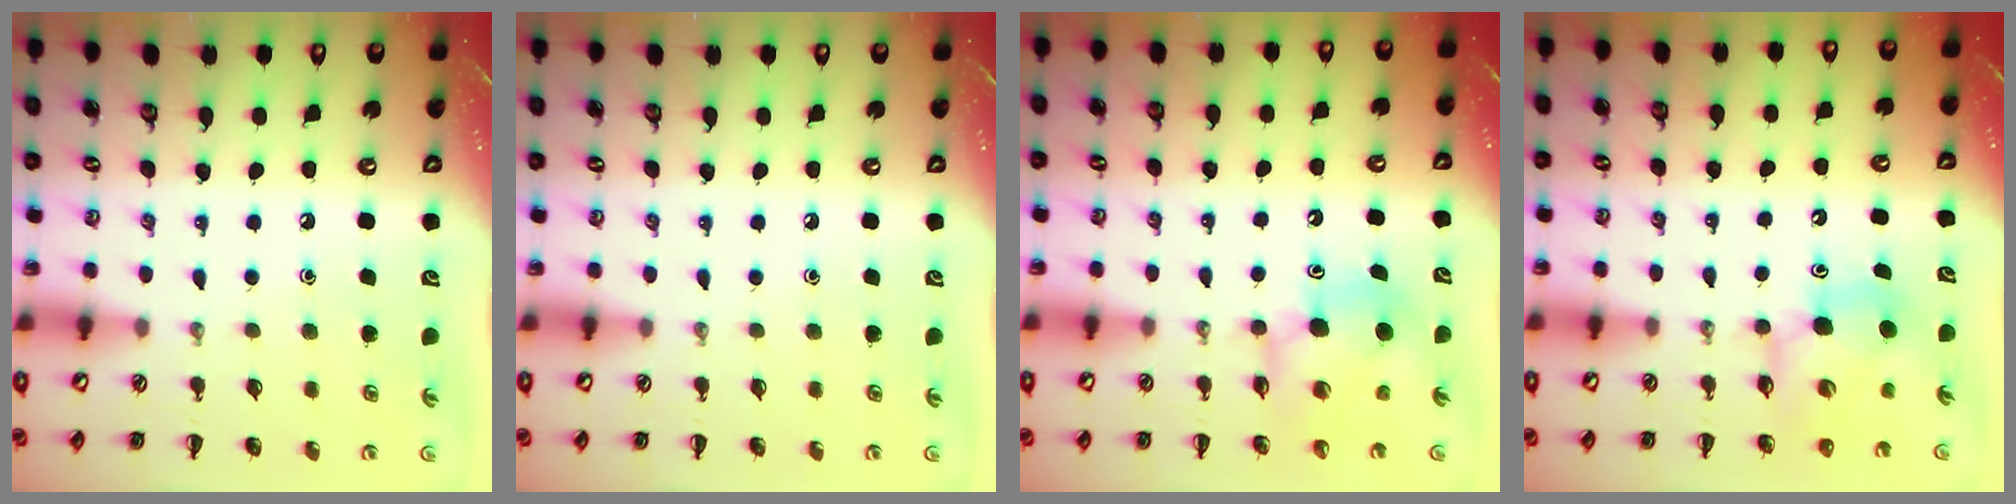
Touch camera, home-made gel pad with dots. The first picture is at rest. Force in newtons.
{"total": 0.0}
{"total": 7.4, "press": 7.3, "slide": 1.5}
{"total": 8.5, "press": 8.4, "slide": 1.8}